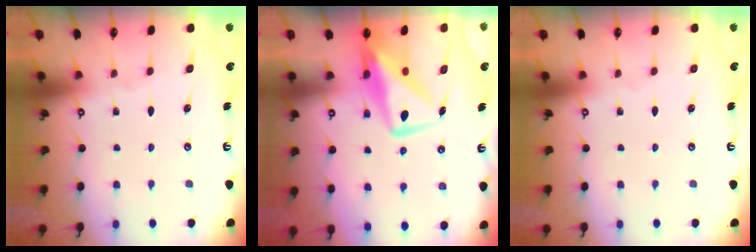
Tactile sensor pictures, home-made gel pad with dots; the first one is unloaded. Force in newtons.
{"total": 12.8, "press": 12.8, "slide": 1.0}
{"total": 0.0}